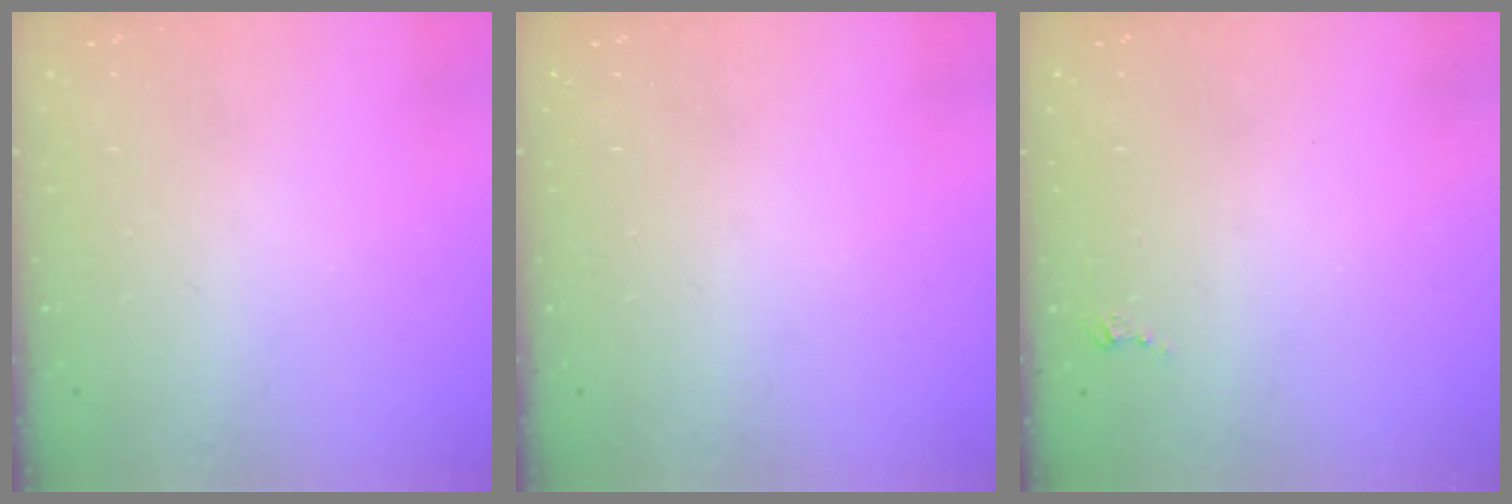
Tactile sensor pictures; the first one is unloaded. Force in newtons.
{"total": 0.0}
{"total": 2.4, "press": 2.4, "slide": 0.4}